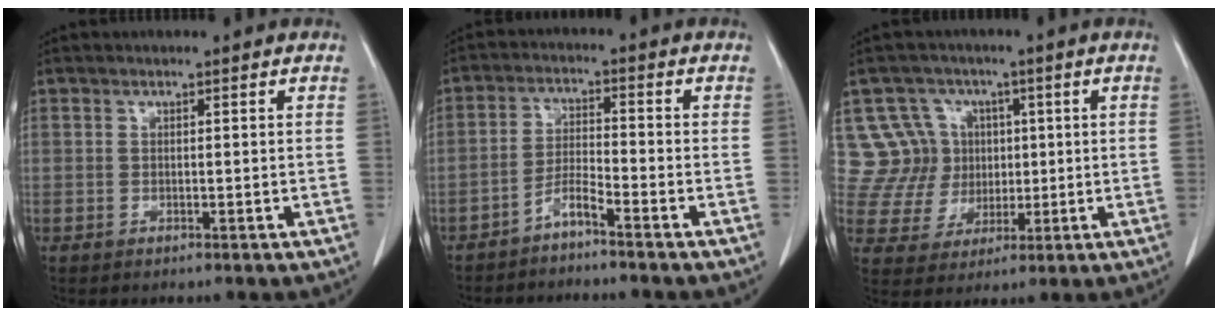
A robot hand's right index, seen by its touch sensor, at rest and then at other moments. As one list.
[{"total": 3.5, "force": [-2.9, -0.4, 1.9], "torque": [-0.039, -0.004, -0.061]}, {"total": 11.8, "force": [3.2, 11.2, 1.6], "torque": [-0.044, 0.049, 0.073]}]